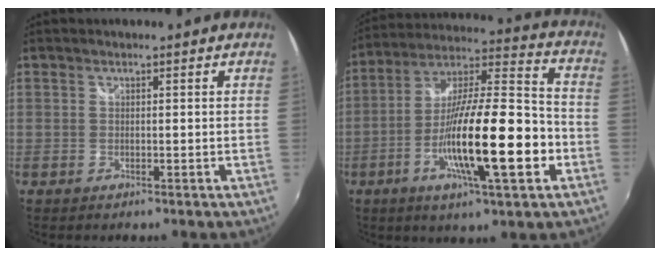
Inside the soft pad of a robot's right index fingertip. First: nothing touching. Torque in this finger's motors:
{"motor_torque": [1.94, -0.20, 1.05, 0.21]}